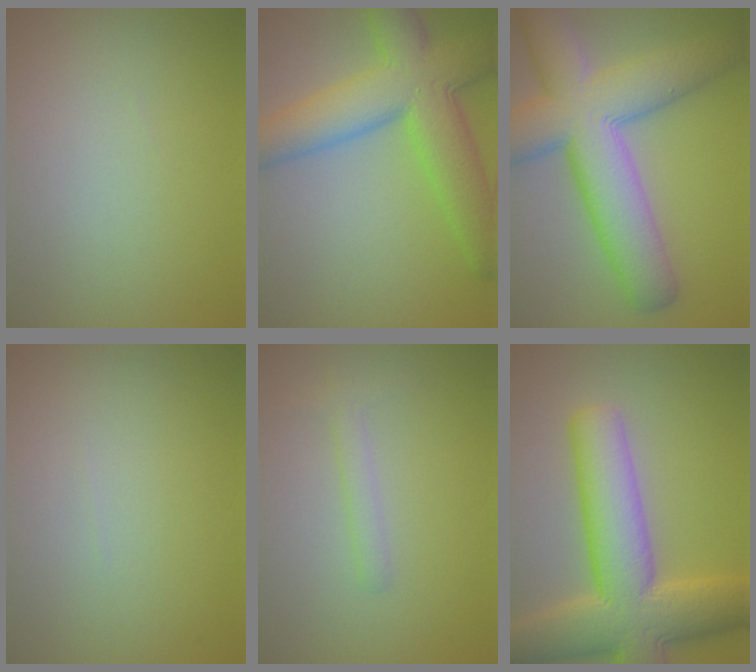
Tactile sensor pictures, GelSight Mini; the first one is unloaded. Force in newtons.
{"total": 9.8, "press": 9.8, "slide": 0.3}
{"total": 12.2, "press": 12.2, "slide": 0.6}
{"total": 0.0}
{"total": 1.8, "press": 1.8, "slide": 0.2}
{"total": 11.5, "press": 11.5, "slide": 0.5}